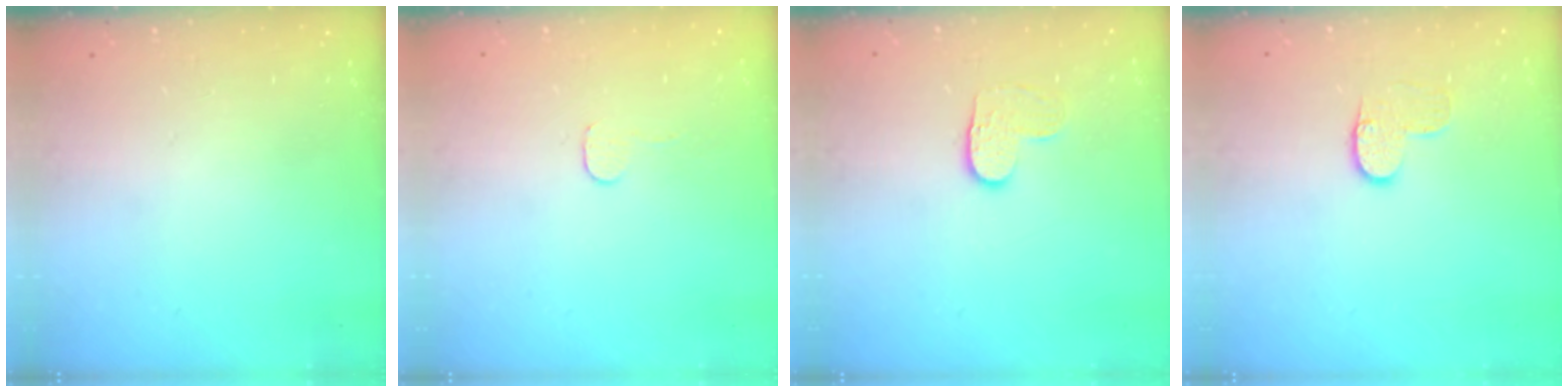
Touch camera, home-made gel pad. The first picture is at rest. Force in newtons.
{"total": 2.7, "press": 2.7, "slide": 0.2}
{"total": 4.3, "press": 4.3, "slide": 0.5}
{"total": 6.3, "press": 6.3, "slide": 0.3}